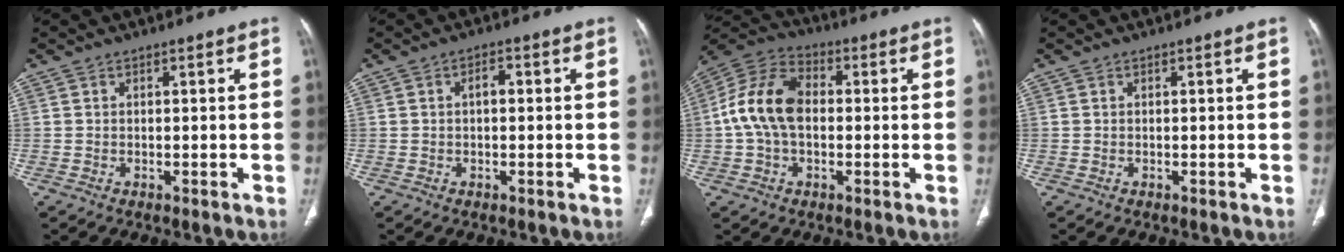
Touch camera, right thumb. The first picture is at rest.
{"total": 2.3, "force": [0.2, 1.2, 1.9], "torque": [-0.030, 0.008, 0.001]}
{"total": 13.0, "force": [0.1, 8.6, 9.8], "torque": [-0.187, 0.032, -0.008]}
{"total": 0.0}